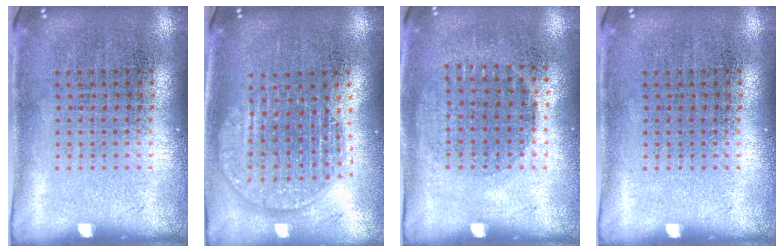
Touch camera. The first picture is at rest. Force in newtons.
{"total": 1.8, "press": 1.6, "slide": 0.9}
{"total": 0.9, "press": 0.8, "slide": 0.4}
{"total": 0.0}